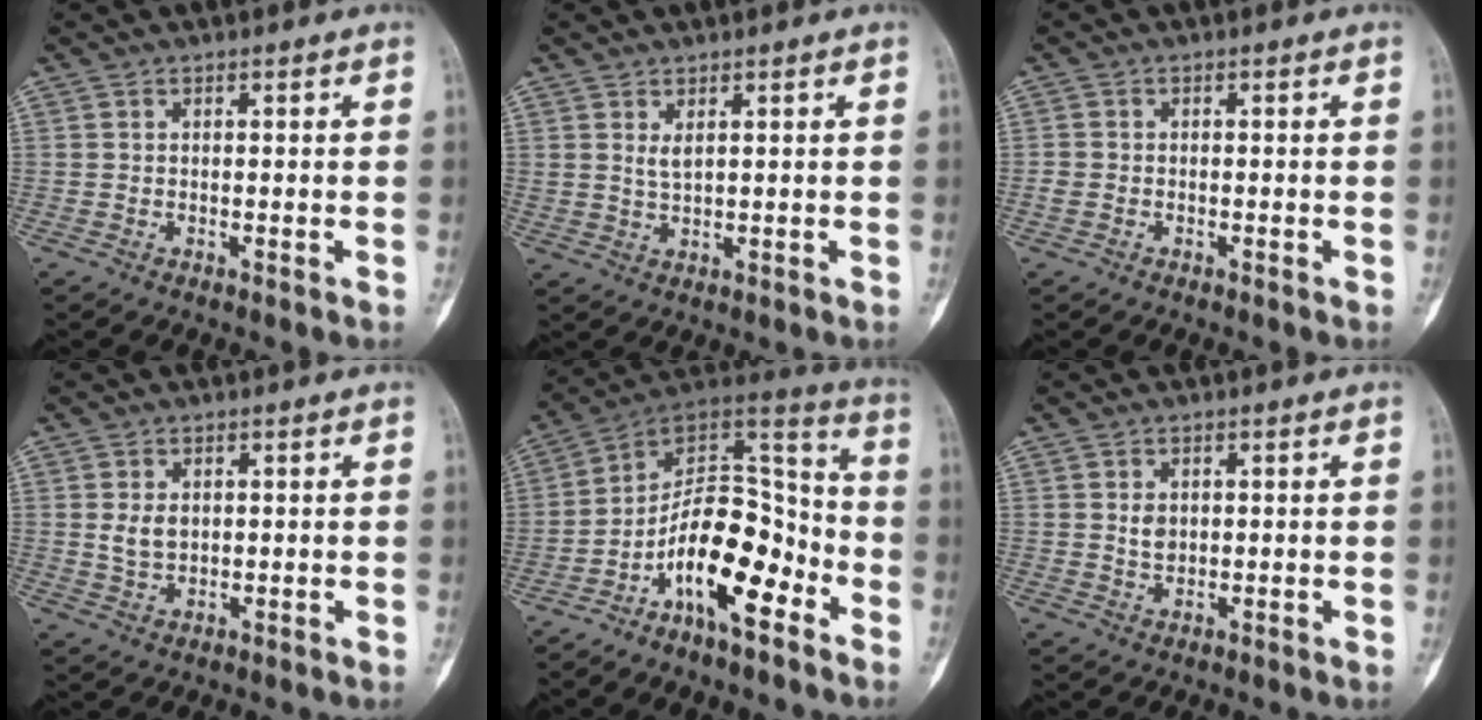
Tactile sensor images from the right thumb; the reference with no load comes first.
{"total": 2.2, "force": [1.1, 0.8, 1.7], "torque": [-0.034, -0.010, 0.029]}
{"total": 1.6, "force": [-0.6, 1.2, 0.8], "torque": [-0.021, 0.002, -0.015]}
{"total": 3.6, "force": [0.6, 2.5, 2.4], "torque": [-0.035, -0.006, 0.016]}
{"total": 17.2, "force": [-8.1, 7.5, 13.1], "torque": [-0.193, 0.088, -0.143]}
{"total": 2.7, "force": [0.5, 2.0, 1.7], "torque": [-0.021, -0.004, 0.013]}